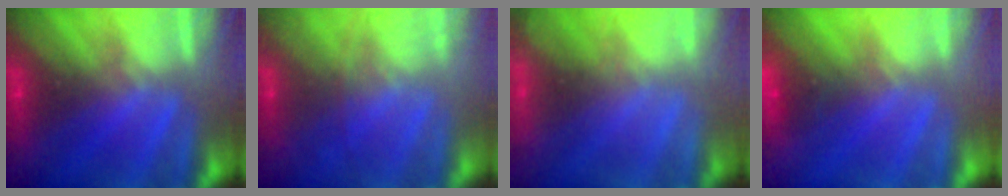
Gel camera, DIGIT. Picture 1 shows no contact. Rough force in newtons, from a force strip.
{"total": 7.5}
{"total": 2.1}
{"total": 4.4}